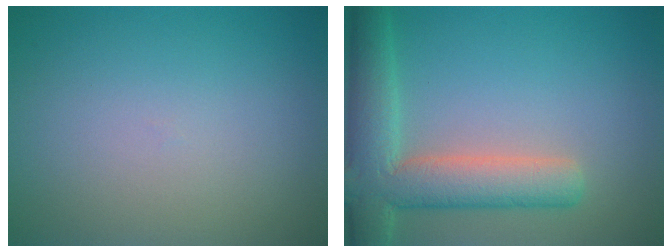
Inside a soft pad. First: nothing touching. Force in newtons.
{"total": 7.3, "press": 7.2, "slide": 0.8}